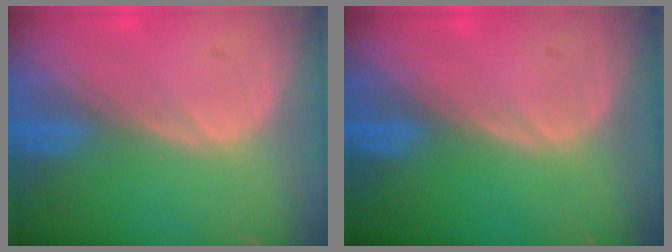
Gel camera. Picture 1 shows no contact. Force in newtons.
{"total": 0.0}